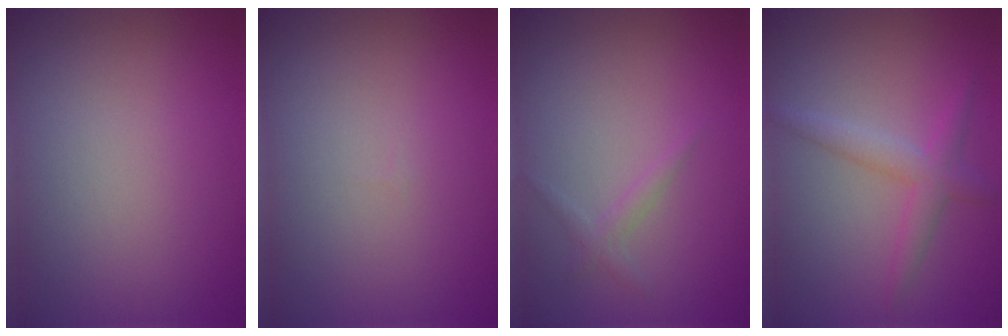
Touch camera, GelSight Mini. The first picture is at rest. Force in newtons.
{"total": 0.0}
{"total": 1.1, "press": 1.1, "slide": 0.1}
{"total": 2.6, "press": 2.6, "slide": 0.1}